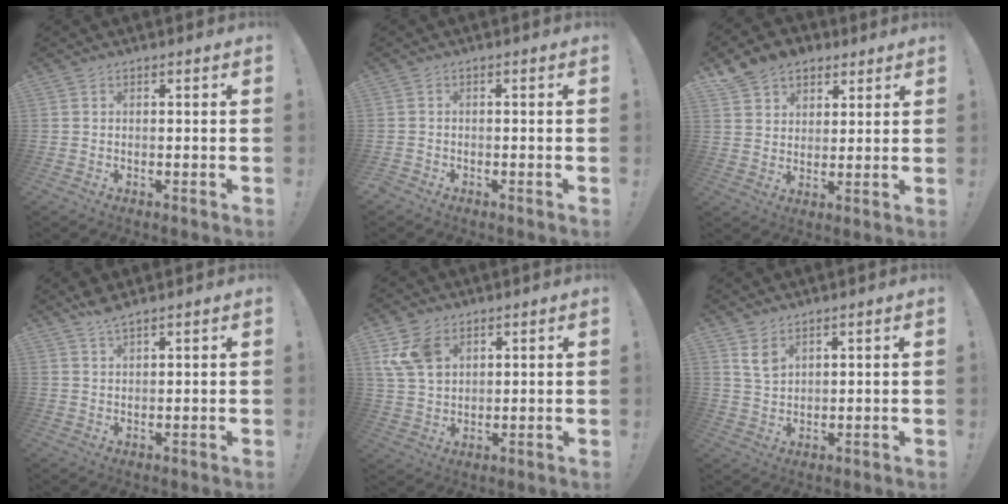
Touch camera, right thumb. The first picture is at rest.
{"total": 1.3, "force": [-1.1, 0.6, 0.1], "torque": [-0.001, 0.003, -0.021]}
{"total": 9.4, "force": [6.4, 6.6, 2.0], "torque": [-0.044, -0.033, 0.129]}
{"total": 3.4, "force": [2.8, 0.6, 1.8], "torque": [-0.032, -0.015, 0.049]}
{"total": 9.7, "force": [4.6, 6.8, 5.2], "torque": [-0.108, -0.009, 0.090]}
{"total": 5.5, "force": [3.3, 3.6, 2.5], "torque": [-0.038, -0.017, 0.062]}